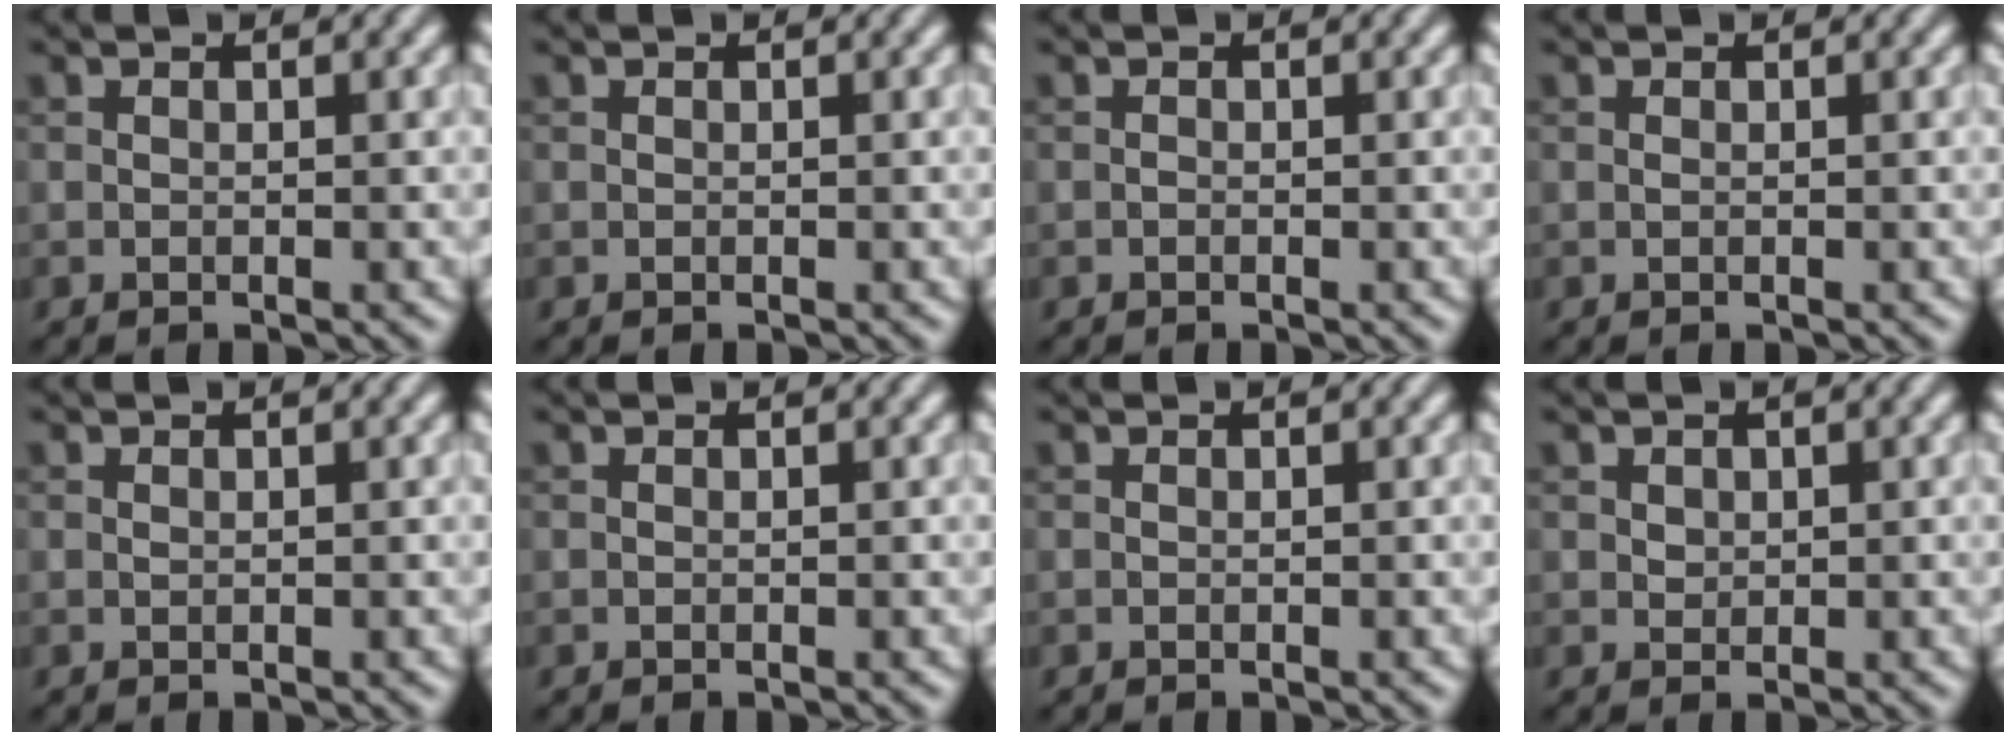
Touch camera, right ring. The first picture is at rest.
{"total": 0.0}
{"total": 0.0}
{"total": 0.0}
{"total": 0.0}
{"total": 0.0}
{"total": 0.0}
{"total": 0.9, "force": [0.4, 0.7, 0.2], "torque": [-0.003, -0.003, 0.011]}